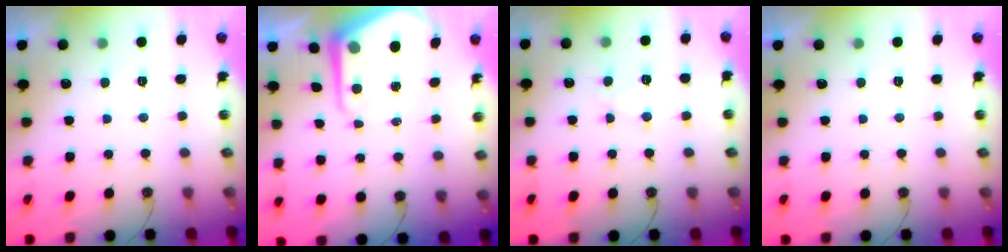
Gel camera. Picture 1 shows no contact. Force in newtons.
{"total": 9.1, "press": 9.1, "slide": 0.7}
{"total": 9.1, "press": 9.1, "slide": 0.6}
{"total": 0.0}